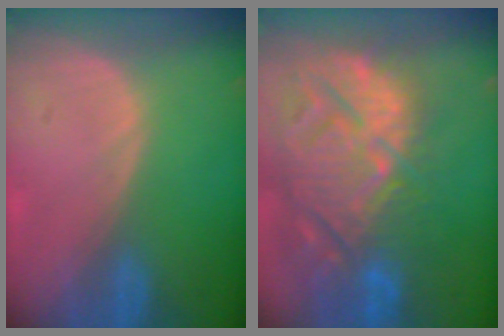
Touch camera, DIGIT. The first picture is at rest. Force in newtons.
{"total": 15.2, "press": 13.0, "slide": 7.8}